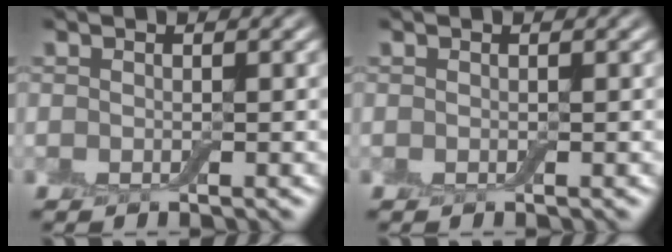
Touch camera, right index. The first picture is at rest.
{"total": 0.0}